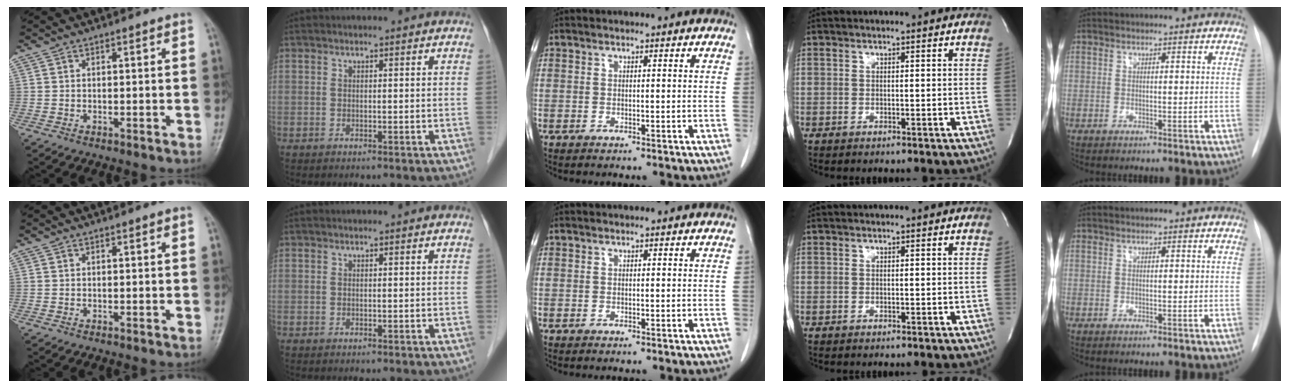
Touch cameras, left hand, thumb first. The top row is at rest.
{}